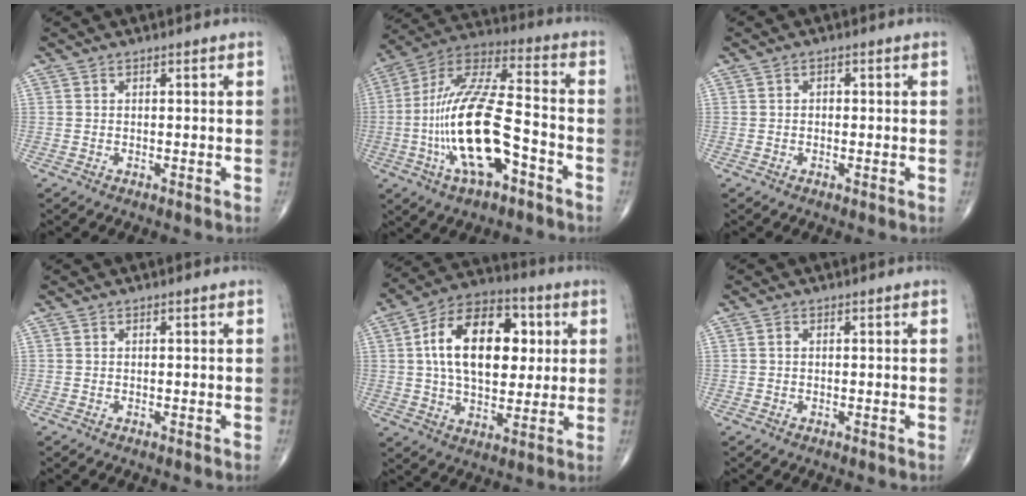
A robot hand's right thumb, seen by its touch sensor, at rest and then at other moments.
{"total": 20.4, "force": [-5.9, 7.4, 18.1], "torque": [-0.358, 0.043, -0.102]}
{"total": 1.0, "force": [0.0, 0.8, 0.6], "torque": [-0.004, 0.004, -0.003]}
{"total": 0.0}
{"total": 20.0, "force": [3.8, 12.0, 15.5], "torque": [-0.224, 0.011, 0.058]}
{"total": 0.6, "force": [0.0, 0.4, 0.4], "torque": [-0.006, 0.000, -0.001]}